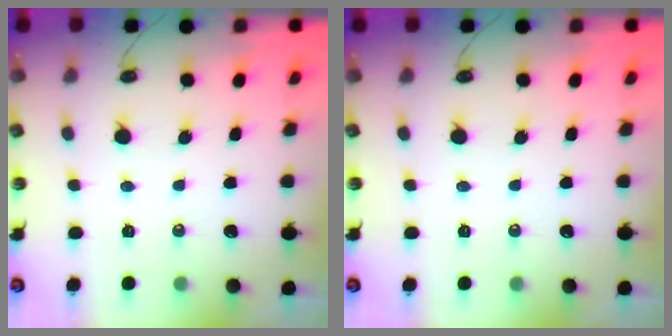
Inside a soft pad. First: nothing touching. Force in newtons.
{"total": 0.0}